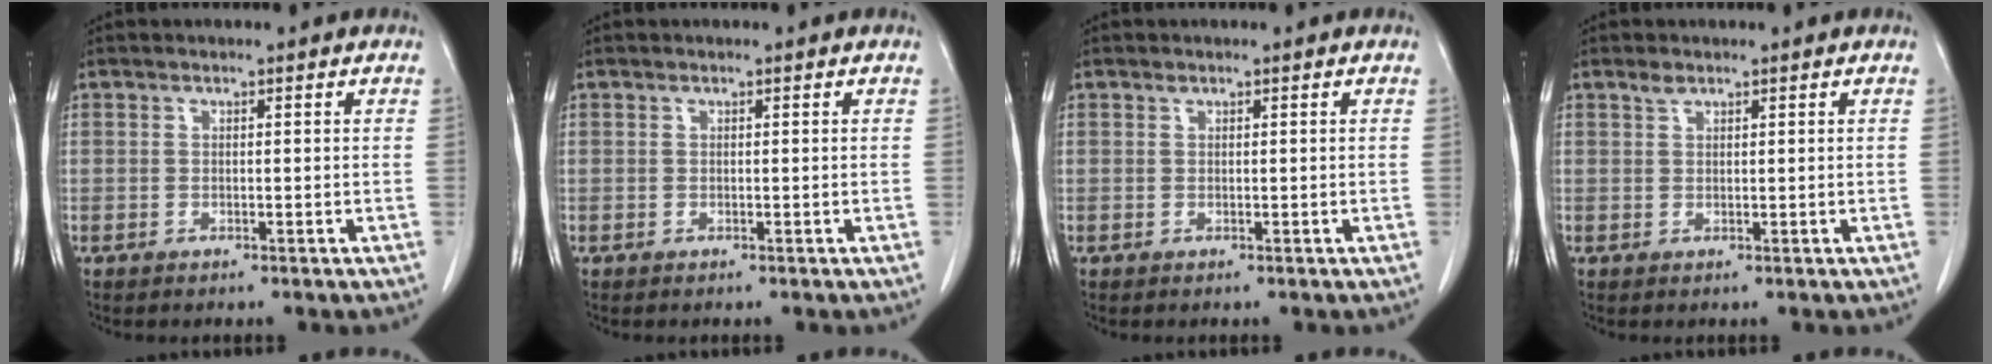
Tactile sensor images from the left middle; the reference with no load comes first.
{"total": 0.0}
{"total": 0.0}
{"total": 1.0, "force": [0.9, 0.4, 0.4], "torque": [-0.011, 0.002, 0.017]}